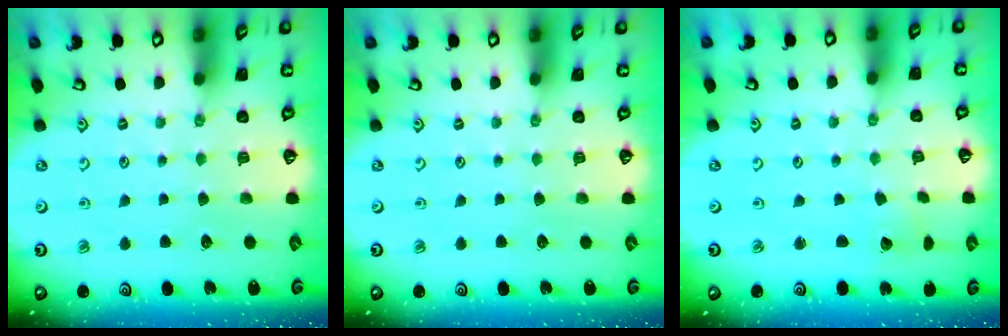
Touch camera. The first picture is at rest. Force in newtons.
{"total": 0.0}
{"total": 2.0, "press": 2.0, "slide": 0.1}